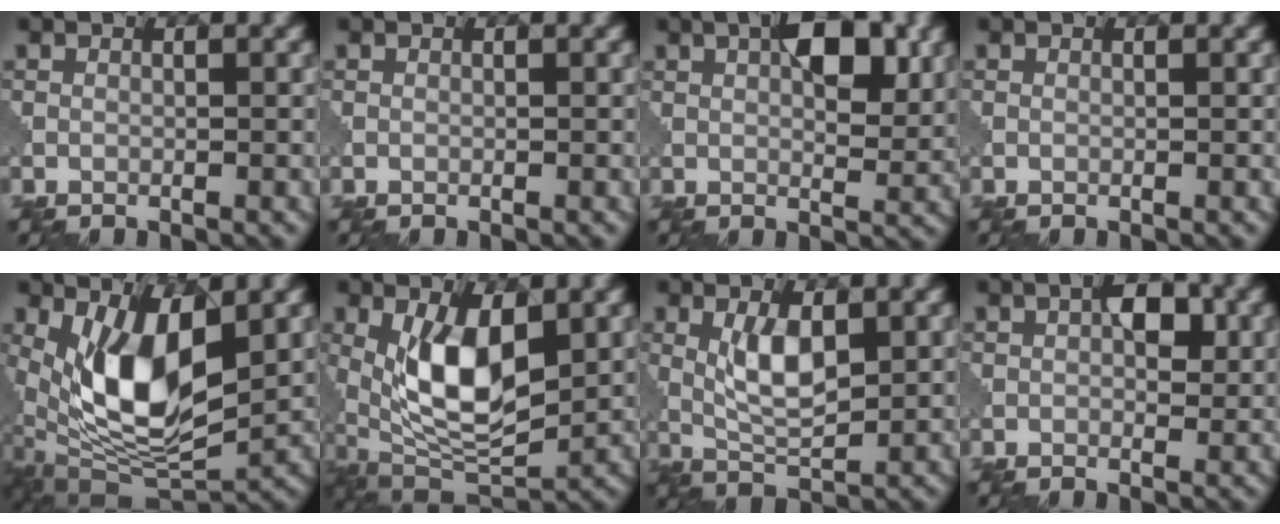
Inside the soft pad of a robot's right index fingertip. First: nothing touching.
{"total": 0.0}
{"total": 5.9, "force": [2.3, 2.4, 4.9], "torque": [-0.067, 0.001, 0.037]}
{"total": 0.0}
{"total": 9.9, "force": [1.7, 4.5, 8.6], "torque": [-0.172, -0.021, 0.036]}
{"total": 8.8, "force": [1.9, 4.1, 7.5], "torque": [-0.147, -0.008, 0.036]}
{"total": 4.3, "force": [1.3, 1.7, 3.8], "torque": [-0.078, -0.003, 0.030]}
{"total": 3.3, "force": [1.1, 1.8, 2.6], "torque": [-0.035, 0.001, 0.018]}